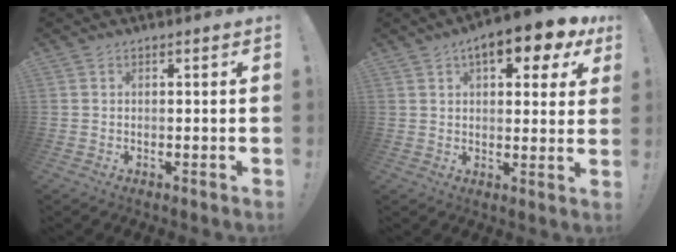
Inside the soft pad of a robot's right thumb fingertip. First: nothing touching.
{"total": 11.3, "force": [5.9, 4.3, 8.6], "torque": [-0.109, -0.028, 0.093]}